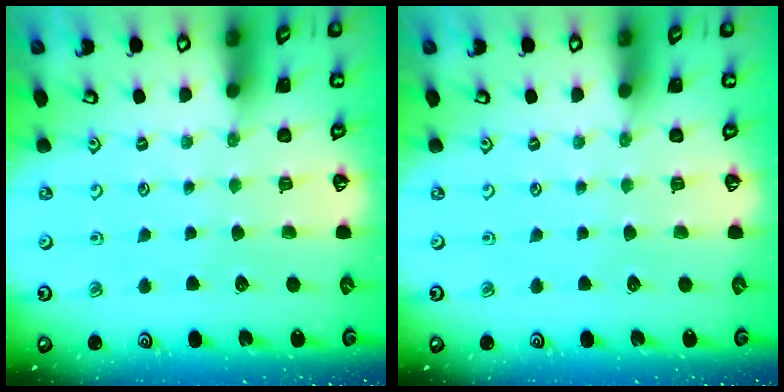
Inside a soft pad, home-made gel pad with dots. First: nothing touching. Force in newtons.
{"total": 0.0}